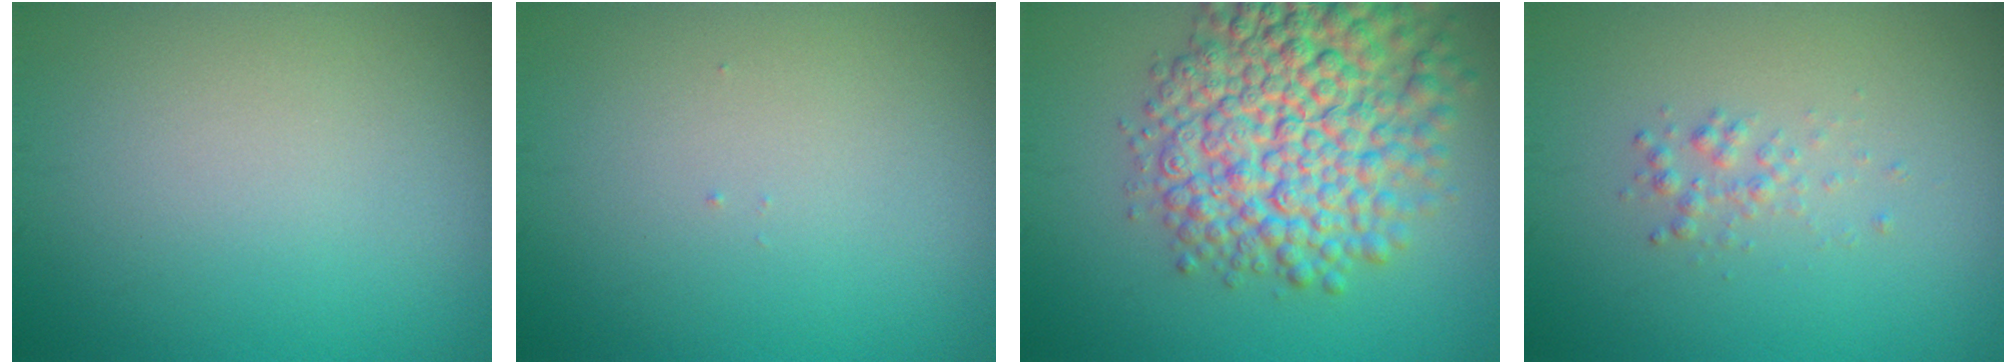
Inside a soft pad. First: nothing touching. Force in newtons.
{"total": 0.0}
{"total": 10.6, "press": 10.6, "slide": 0.3}
{"total": 1.1, "press": 1.1, "slide": 0.1}